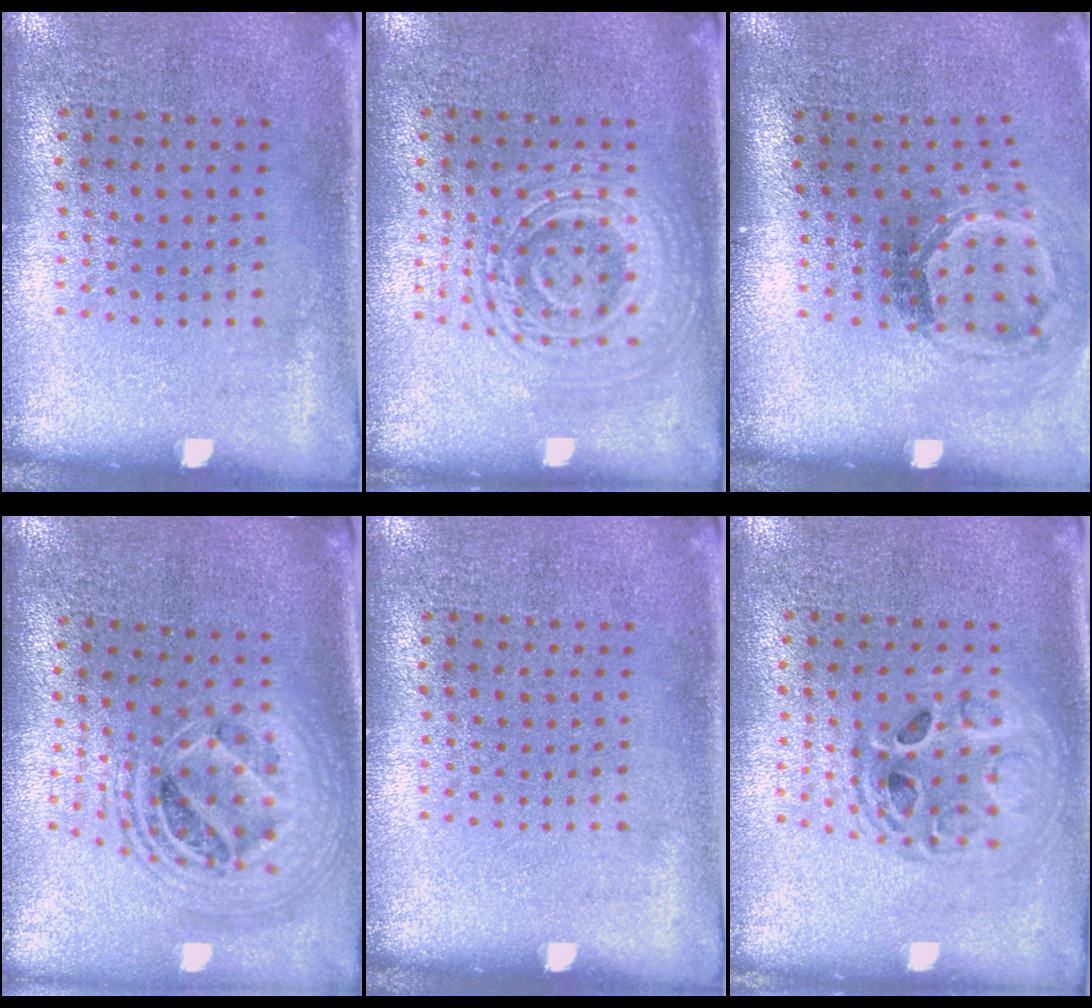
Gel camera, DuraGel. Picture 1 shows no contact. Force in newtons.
{"total": 2.8, "press": 2.8, "slide": 0.6}
{"total": 1.8, "press": 1.1, "slide": 1.4}
{"total": 2.3, "press": 1.7, "slide": 1.4}
{"total": 0.0}
{"total": 1.4, "press": 1.2, "slide": 0.7}